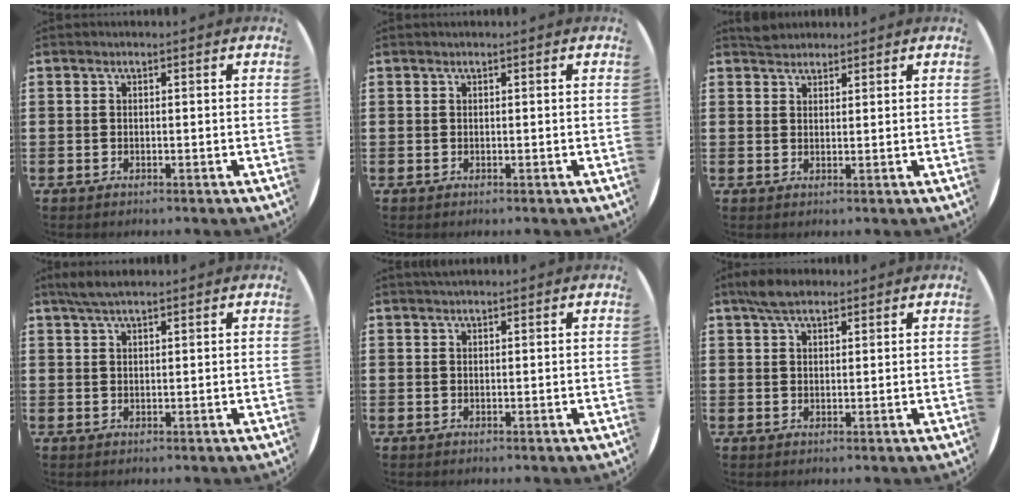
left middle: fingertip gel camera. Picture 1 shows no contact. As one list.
[{"total": 0.0}, {"total": 2.0, "force": [1.9, 0.6, -0.1], "torque": [0.005, 0.002, 0.036]}, {"total": 2.6, "force": [2.1, 0.4, 1.5], "torque": [-0.033, 0.005, 0.038]}, {"total": 0.8, "force": [0.8, 0.0, 0.1], "torque": [-0.003, 0.000, 0.016]}, {"total": 4.0, "force": [3.2, 1.5, 2.0], "torque": [-0.046, 0.006, 0.059]}]